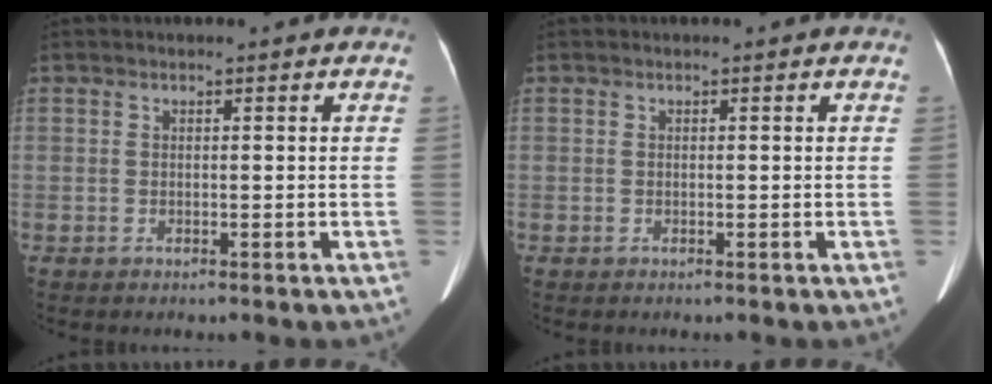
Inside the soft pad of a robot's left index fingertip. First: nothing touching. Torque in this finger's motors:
{"motor_torque": [0.05, 0.05, 0.02, 0.01]}